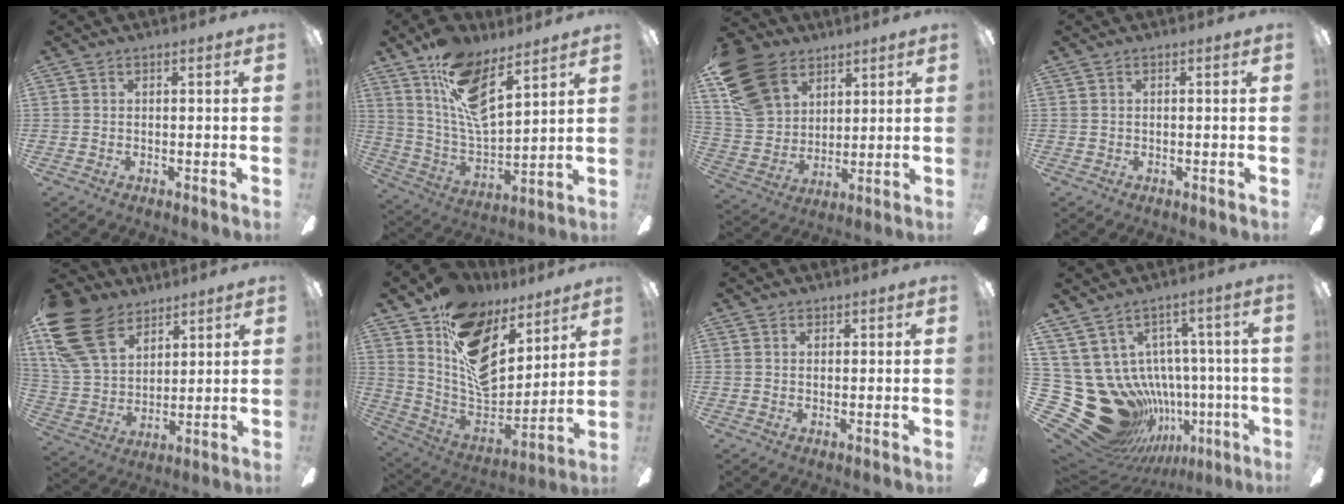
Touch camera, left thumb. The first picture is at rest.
{"total": 15.6, "force": [10.0, 6.1, 10.3], "torque": [-0.195, -0.044, 0.180]}
{"total": 18.7, "force": [10.2, 12.7, 9.1], "torque": [-0.204, -0.031, 0.199]}
{"total": 0.0}
{"total": 20.4, "force": [11.8, 12.7, 10.8], "torque": [-0.249, -0.046, 0.222]}
{"total": 18.3, "force": [10.4, 10.6, 10.8], "torque": [-0.179, -0.065, 0.192]}
{"total": 1.1, "force": [0.6, 0.8, 0.5], "torque": [-0.002, -0.001, 0.010]}
{"total": 24.0, "force": [-4.5, 19.2, 13.8], "torque": [-0.290, -0.005, -0.012]}